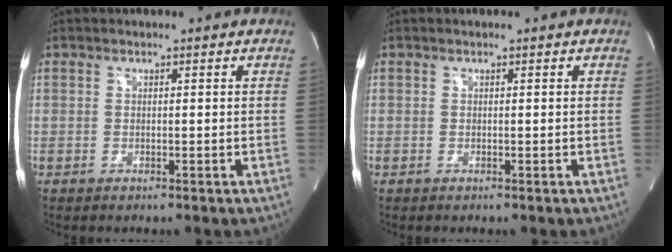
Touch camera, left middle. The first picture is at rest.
{"total": 0.0}